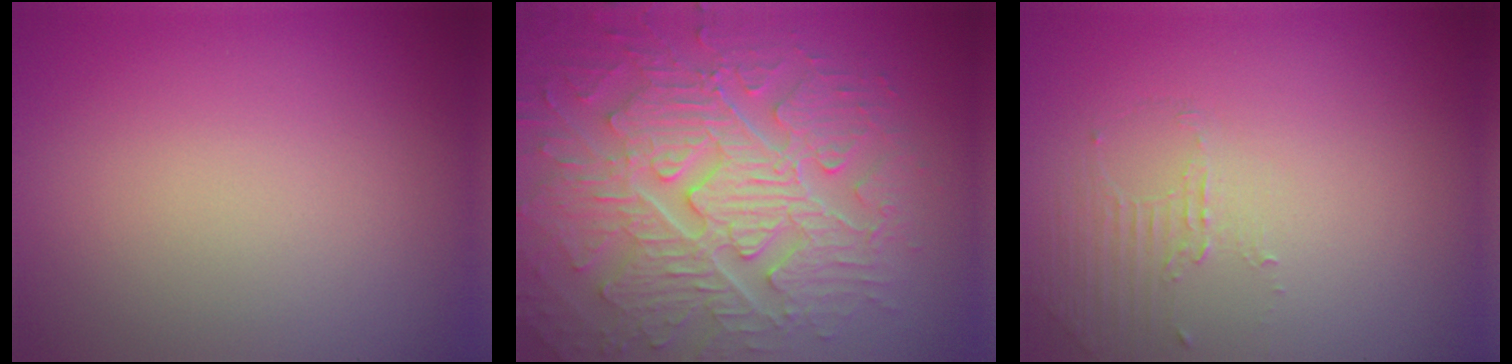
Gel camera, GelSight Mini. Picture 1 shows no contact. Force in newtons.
{"total": 9.2, "press": 6.8, "slide": 6.2}
{"total": 1.2, "press": 0.4, "slide": 1.1}